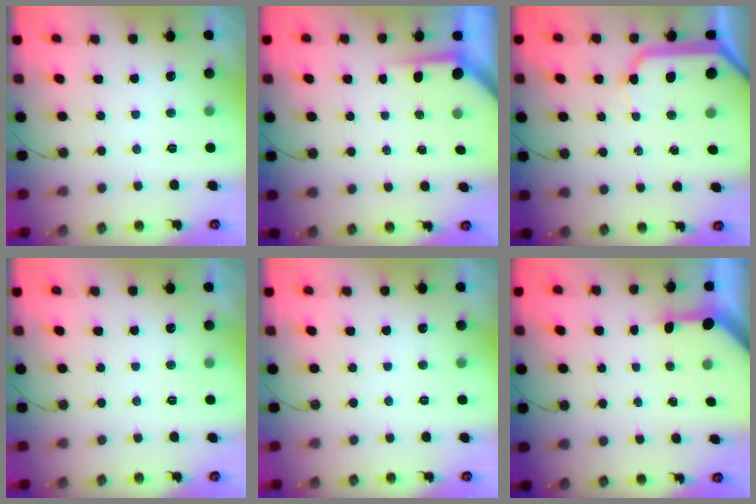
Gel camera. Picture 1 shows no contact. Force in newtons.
{"total": 3.6, "press": 3.6, "slide": 0.4}
{"total": 11.9, "press": 11.8, "slide": 1.4}
{"total": 0.0}
{"total": 0.0}
{"total": 3.4, "press": 3.4, "slide": 0.4}